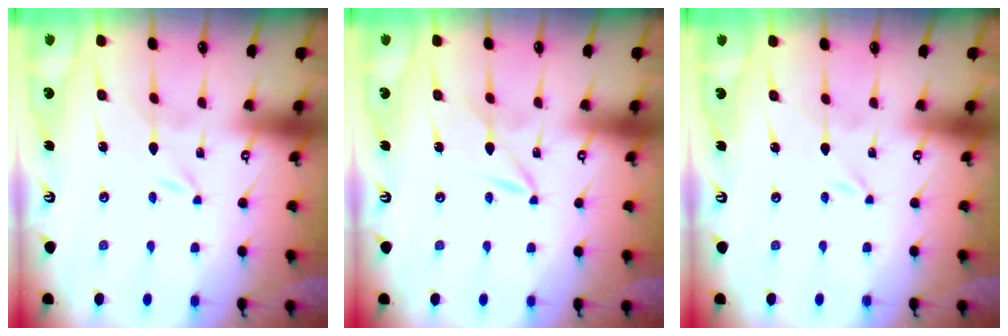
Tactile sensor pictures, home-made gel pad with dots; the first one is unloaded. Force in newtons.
{"total": 2.1, "press": 2.1, "slide": 0.3}
{"total": 0.0}